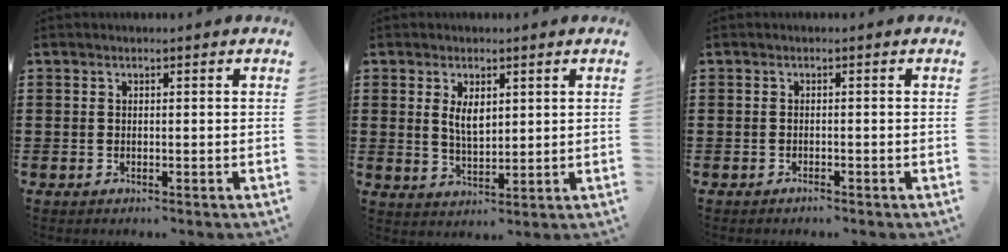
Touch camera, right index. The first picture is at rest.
{"total": 3.7, "force": [1.3, 1.8, 2.9], "torque": [-0.054, 0.002, 0.021]}
{"total": 0.8, "force": [-0.8, 0.1, 0.1], "torque": [-0.005, -0.002, -0.016]}